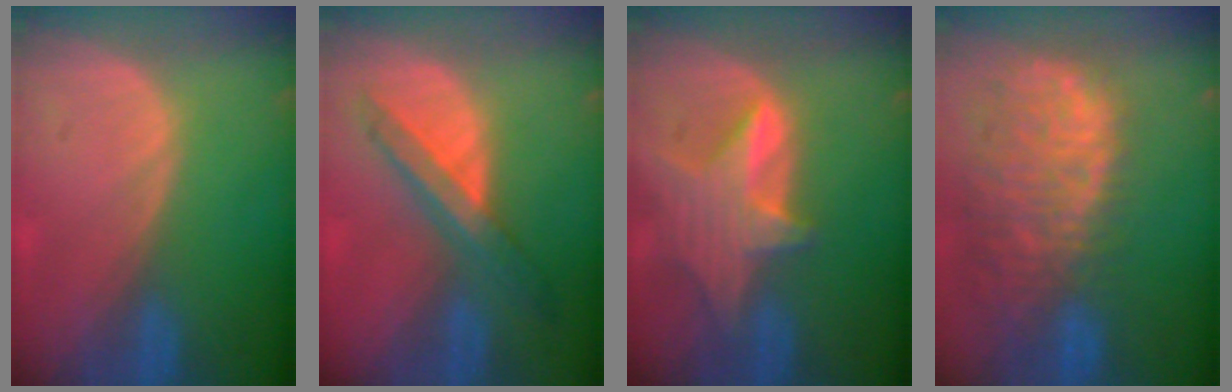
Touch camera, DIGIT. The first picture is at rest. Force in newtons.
{"total": 7.2, "press": 6.3, "slide": 3.3}
{"total": 7.1, "press": 6.8, "slide": 1.9}
{"total": 13.8, "press": 11.3, "slide": 7.9}